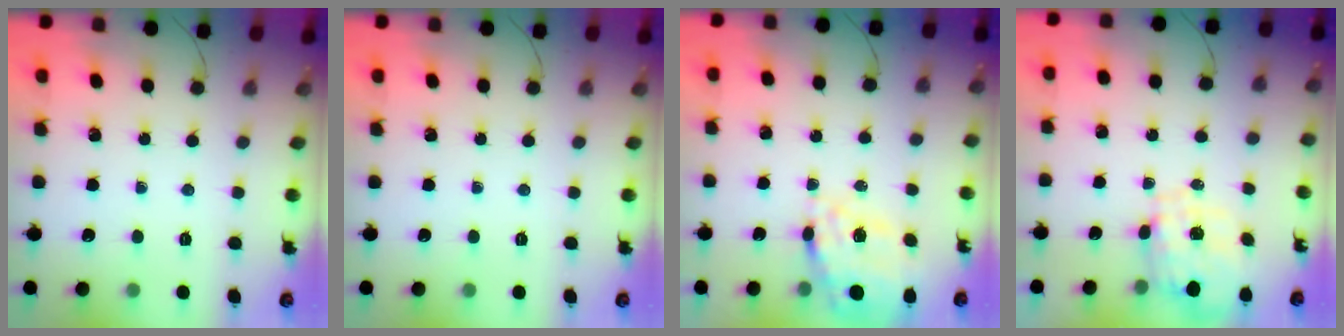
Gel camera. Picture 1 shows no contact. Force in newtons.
{"total": 0.0}
{"total": 19.1, "press": 18.8, "slide": 3.8}
{"total": 1.5, "press": 1.4, "slide": 0.4}